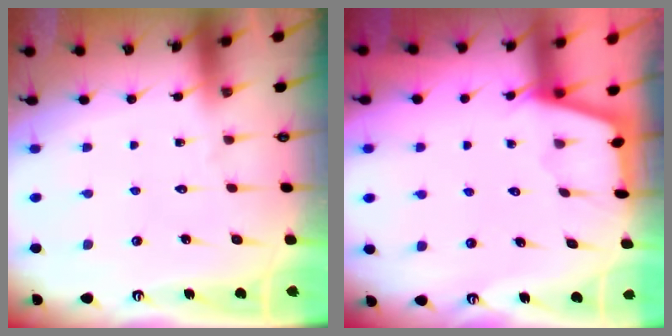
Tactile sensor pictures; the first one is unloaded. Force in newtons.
{"total": 2.2, "press": 2.2, "slide": 0.1}